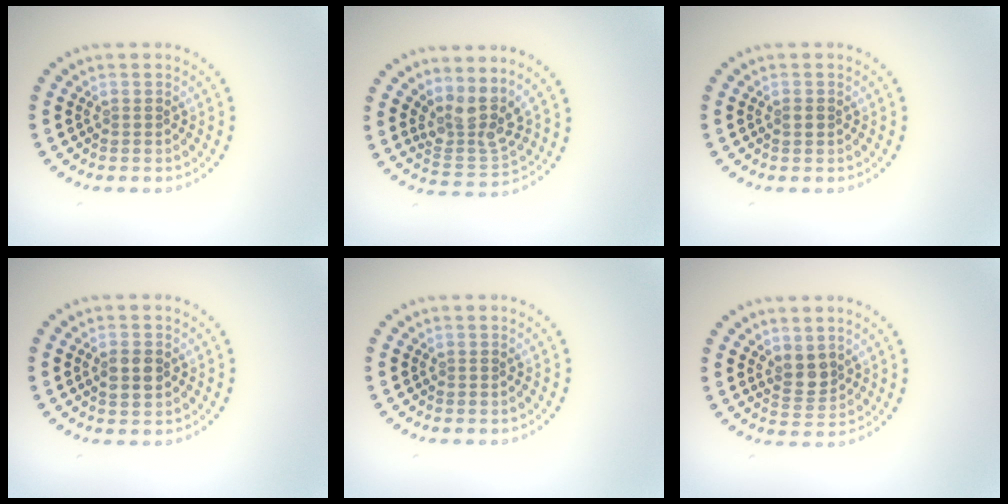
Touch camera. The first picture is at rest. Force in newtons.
{"total": 3.7, "press": 2.7, "slide": 2.5}
{"total": 0.9, "press": 0.9, "slide": 0.0}
{"total": 2.0, "press": 2.0, "slide": 0.1}
{"total": 0.0}
{"total": 2.2, "press": 1.9, "slide": 1.1}